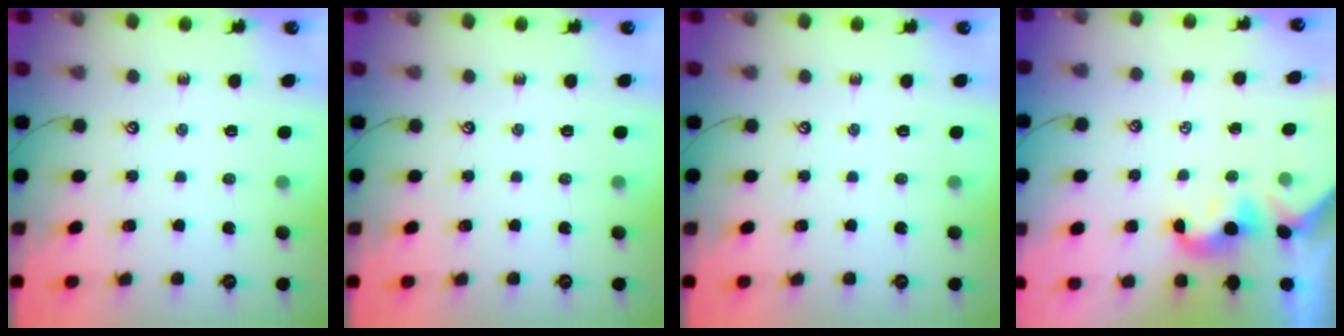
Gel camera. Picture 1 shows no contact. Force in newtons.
{"total": 0.0}
{"total": 0.0}
{"total": 2.1, "press": 2.0, "slide": 0.4}